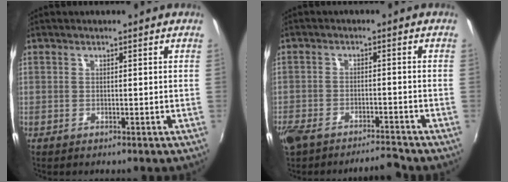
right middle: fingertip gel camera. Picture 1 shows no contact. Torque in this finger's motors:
{"motor_torque": [1.08, -1.06, 0.33, 0.21]}